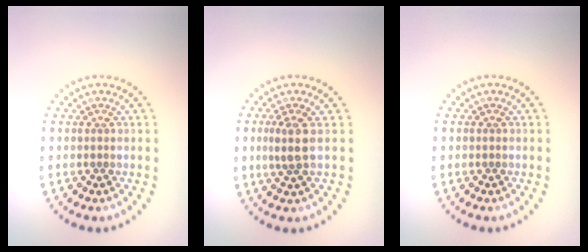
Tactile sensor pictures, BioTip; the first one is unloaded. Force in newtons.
{"total": 2.2, "press": 1.8, "slide": 1.3}
{"total": 0.0}